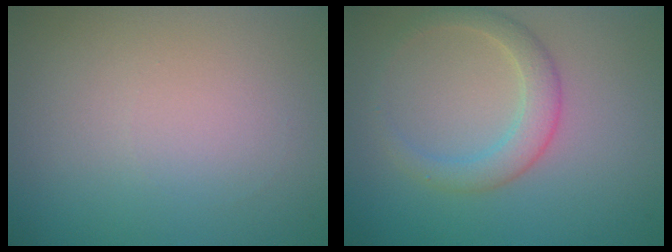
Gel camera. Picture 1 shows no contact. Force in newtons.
{"total": 2.8, "press": 2.8, "slide": 0.0}